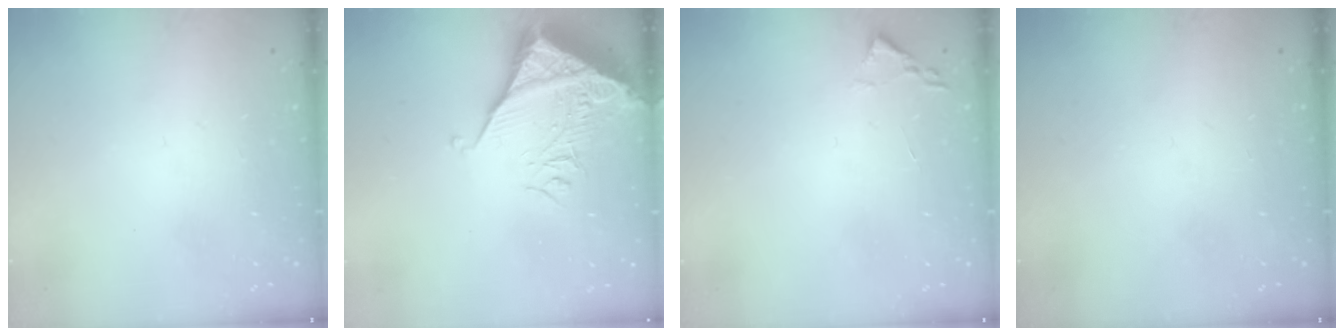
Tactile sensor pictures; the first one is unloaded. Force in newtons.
{"total": 10.6, "press": 10.6, "slide": 1.1}
{"total": 1.8, "press": 1.7, "slide": 0.2}
{"total": 0.0}